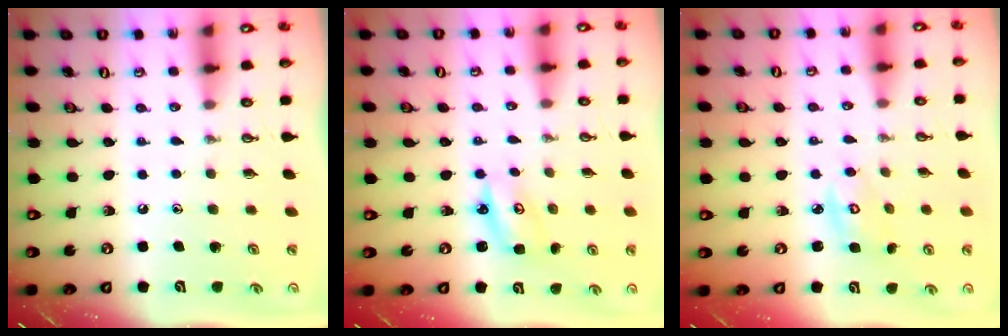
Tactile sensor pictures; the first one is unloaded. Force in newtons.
{"total": 3.3, "press": 3.3, "slide": 0.3}
{"total": 4.1, "press": 4.1, "slide": 0.3}